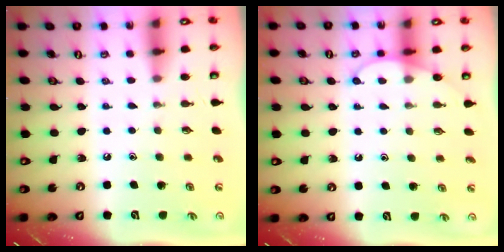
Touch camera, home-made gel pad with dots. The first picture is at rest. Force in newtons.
{"total": 6.5, "press": 6.5, "slide": 0.5}